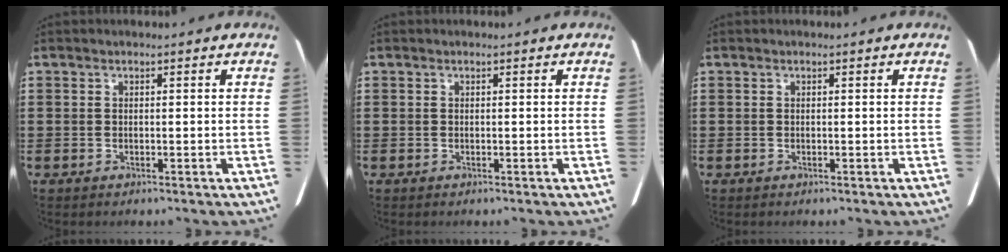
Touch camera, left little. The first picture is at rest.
{"total": 0.0}
{"total": 0.0}